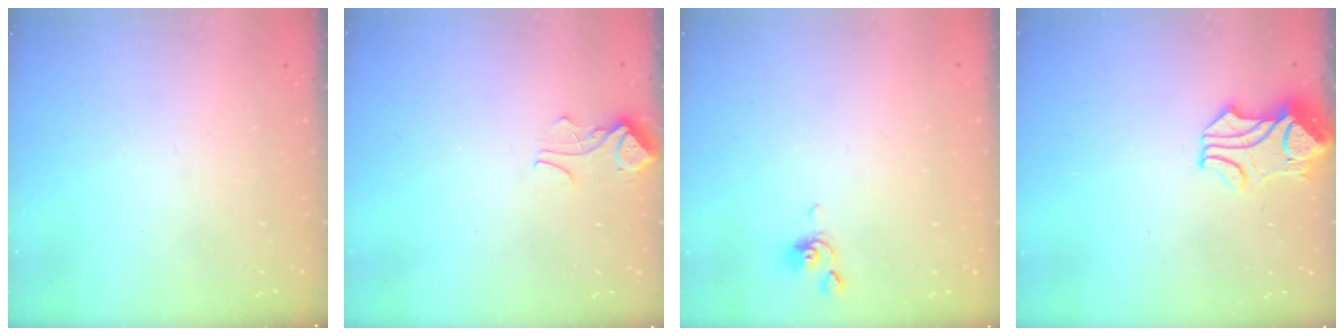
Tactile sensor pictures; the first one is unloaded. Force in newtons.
{"total": 2.4, "press": 2.4, "slide": 0.5}
{"total": 1.3, "press": 1.2, "slide": 0.4}
{"total": 1.0, "press": 0.7, "slide": 0.7}